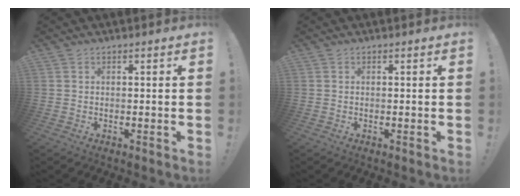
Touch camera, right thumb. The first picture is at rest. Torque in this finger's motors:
{"motor_torque": [-0.06, 0.10, 0.15, -0.09, -0.02]}